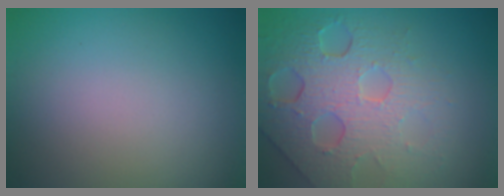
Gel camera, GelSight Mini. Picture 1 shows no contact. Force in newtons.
{"total": 7.9, "press": 5.3, "slide": 5.8}